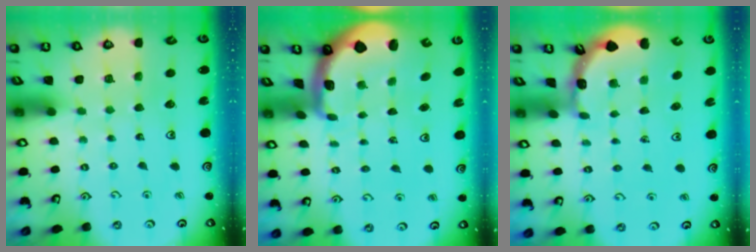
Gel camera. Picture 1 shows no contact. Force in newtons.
{"total": 1.9, "press": 1.9, "slide": 0.4}
{"total": 1.9, "press": 1.9, "slide": 0.1}